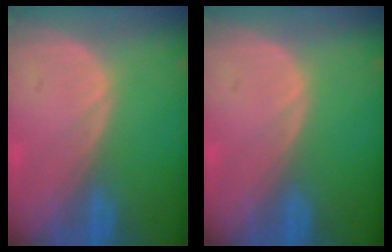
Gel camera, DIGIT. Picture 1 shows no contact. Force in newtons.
{"total": 0.0}